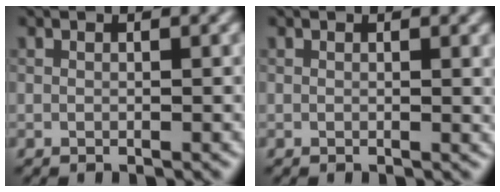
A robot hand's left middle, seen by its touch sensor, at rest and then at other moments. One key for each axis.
{"total": 0.7, "fx": 0.3, "fy": 0.2, "fz": 0.6, "tx": -0.005, "ty": -0.001, "tz": 0.003}